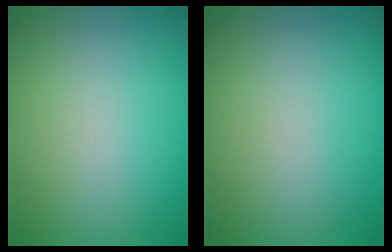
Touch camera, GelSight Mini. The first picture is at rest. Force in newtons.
{"total": 0.0}